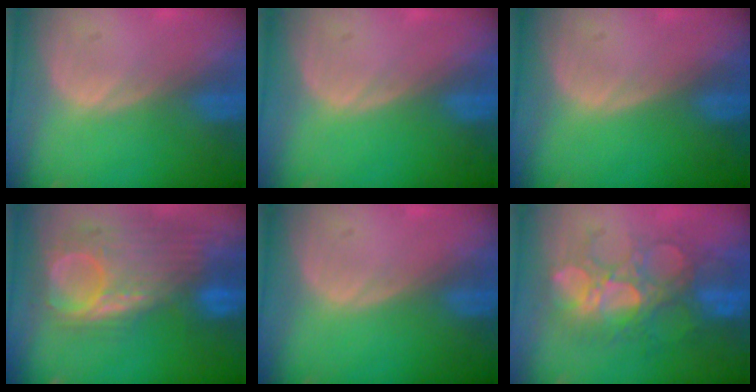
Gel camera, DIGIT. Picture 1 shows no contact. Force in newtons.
{"total": 0.0}
{"total": 0.0}
{"total": 12.0, "press": 10.4, "slide": 6.0}
{"total": 0.0}
{"total": 9.3, "press": 9.1, "slide": 2.1}